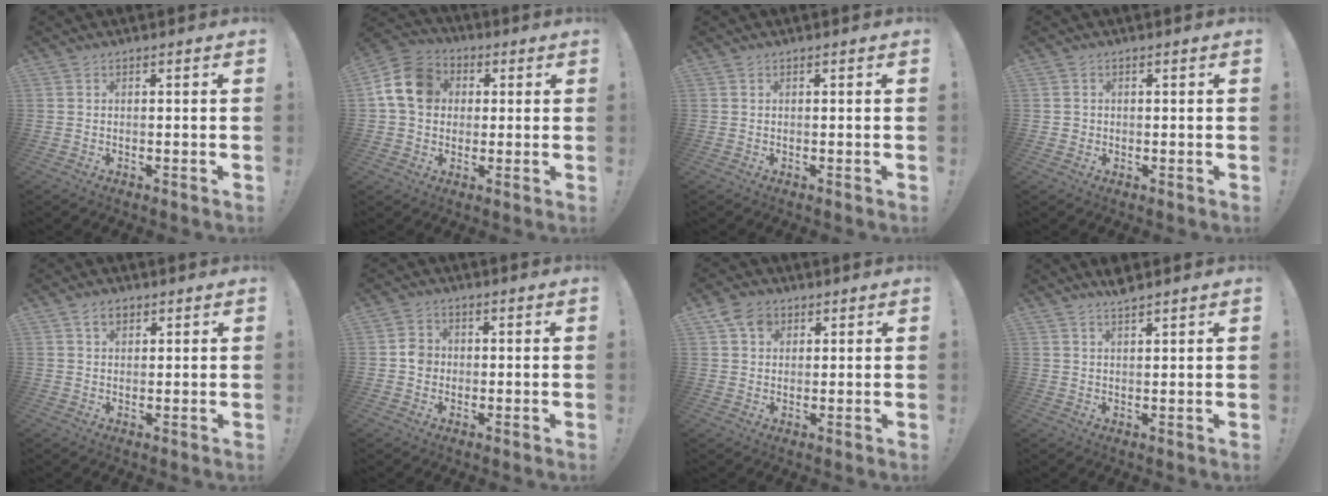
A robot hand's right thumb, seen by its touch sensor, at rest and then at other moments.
{"total": 14.3, "force": [2.8, 11.5, 8.0], "torque": [-0.132, 0.009, 0.059]}
{"total": 0.0}
{"total": 1.6, "force": [0.4, 1.6, 0.2], "torque": [-0.004, 0.002, 0.008]}
{"total": 3.6, "force": [2.0, 2.3, 2.0], "torque": [-0.028, -0.003, 0.034]}
{"total": 4.6, "force": [-0.7, 4.2, 1.8], "torque": [-0.028, 0.013, -0.011]}
{"total": 6.3, "force": [2.9, 5.0, 2.7], "torque": [-0.033, -0.010, 0.055]}
{"total": 3.2, "force": [2.8, 0.4, 1.5], "torque": [-0.026, -0.020, 0.049]}